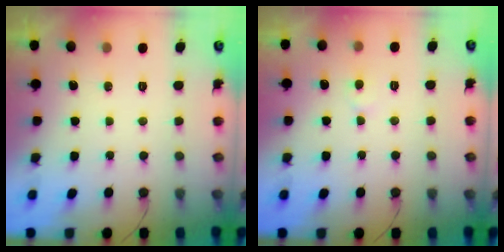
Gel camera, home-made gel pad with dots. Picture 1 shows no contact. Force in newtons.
{"total": 3.7, "press": 3.7, "slide": 0.3}